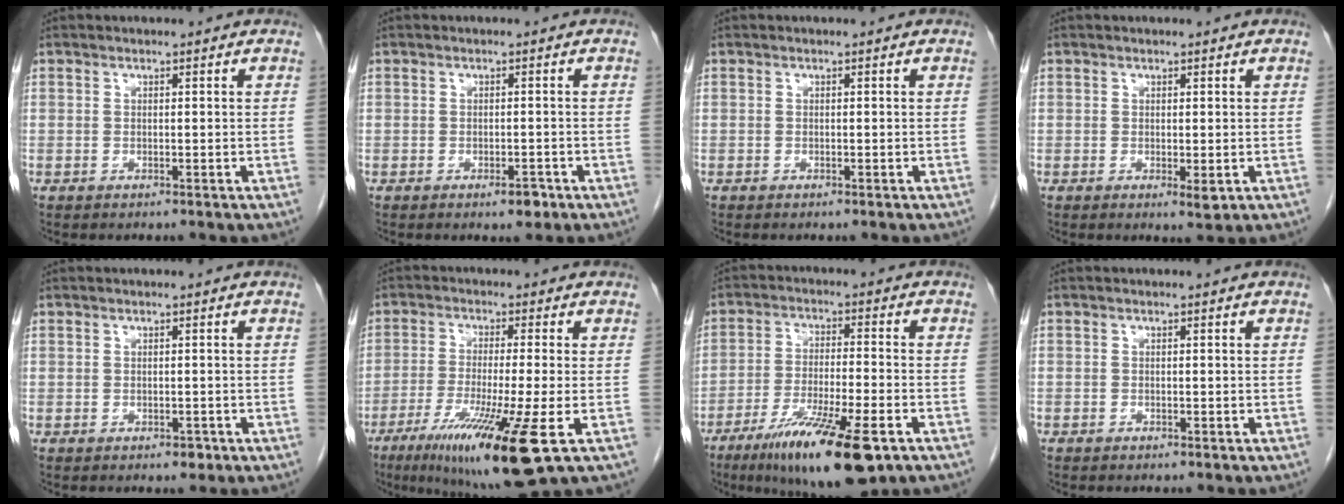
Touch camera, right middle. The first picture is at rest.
{"total": 2.0, "force": [-1.2, 0.9, 1.4], "torque": [-0.017, 0.001, -0.014]}
{"total": 0.0}
{"total": 1.6, "force": [-0.3, 0.5, 1.4], "torque": [-0.020, -0.005, 0.000]}
{"total": 1.2, "force": [-0.7, 0.7, 0.7], "torque": [-0.009, 0.001, -0.005]}
{"total": 14.4, "force": [-6.7, -0.2, 12.8], "torque": [-0.221, -0.047, -0.111]}
{"total": 15.0, "force": [-8.8, 2.0, 12.0], "torque": [-0.199, -0.034, -0.144]}
{"total": 0.0}